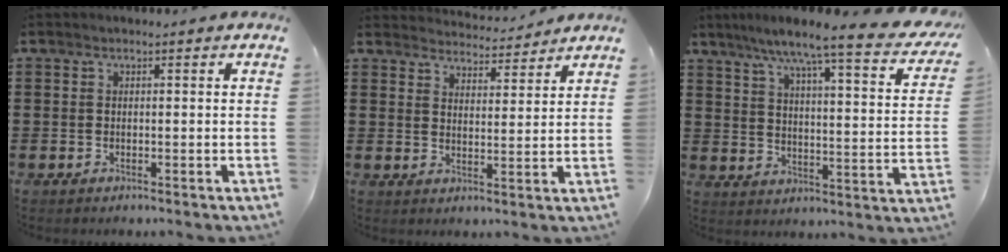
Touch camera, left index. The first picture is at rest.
{"total": 4.1, "force": [4.1, 0.3, 0.1], "torque": [-0.009, -0.024, 0.071]}
{"total": 8.3, "force": [6.7, -0.1, 4.9], "torque": [-0.115, -0.045, 0.104]}